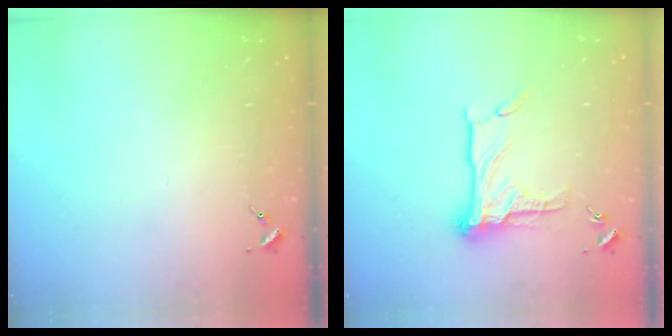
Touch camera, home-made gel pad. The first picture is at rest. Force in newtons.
{"total": 15.9, "press": 15.9, "slide": 1.0}